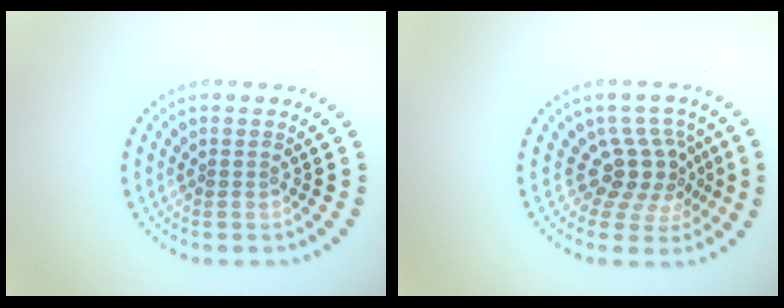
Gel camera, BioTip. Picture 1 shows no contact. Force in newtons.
{"total": 3.8, "press": 2.7, "slide": 2.7}